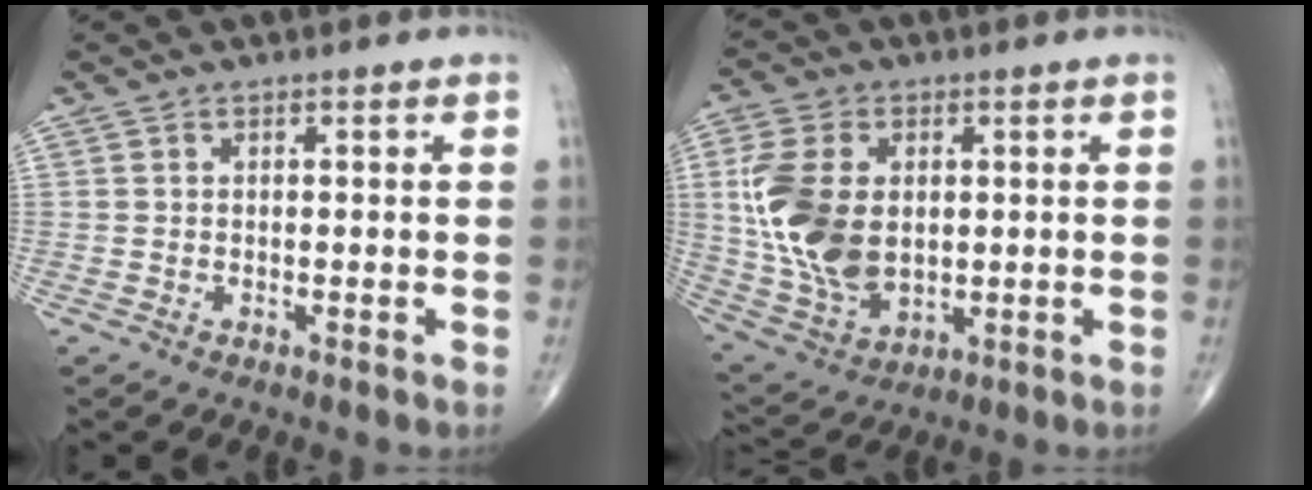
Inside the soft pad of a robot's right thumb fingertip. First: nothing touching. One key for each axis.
{"total": 16.0, "fx": 1.6, "fy": 10.5, "fz": 12.0, "tx": -0.238, "ty": -0.011, "tz": 0.041}